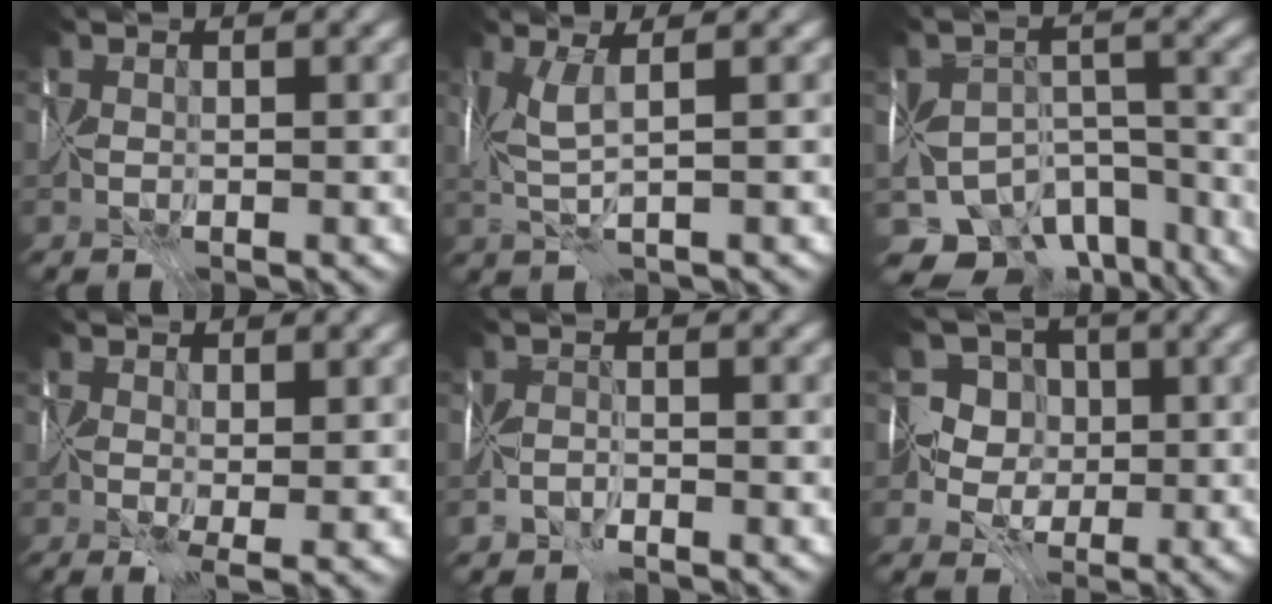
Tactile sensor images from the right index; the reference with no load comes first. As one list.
[{"total": 2.8, "force": [0.8, 0.3, 2.7], "torque": [-0.062, 0.004, 0.012]}, {"total": 11.9, "force": [-9.0, 6.5, 4.1], "torque": [-0.052, -0.007, -0.116]}, {"total": 3.0, "force": [-0.1, 0.9, 2.9], "torque": [-0.050, -0.005, -0.008]}, {"total": 2.1, "force": [-1.9, 0.8, 0.4], "torque": [-0.006, 0.000, -0.046]}, {"total": 6.3, "force": [0.4, 5.7, 2.7], "torque": [-0.032, 0.027, -0.033]}]